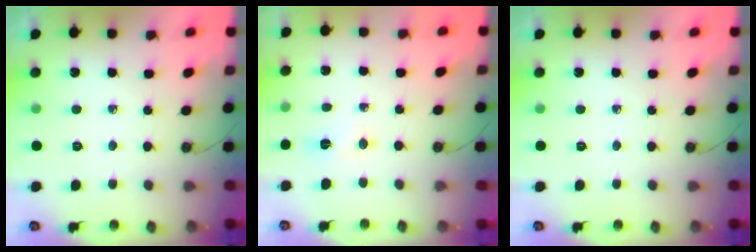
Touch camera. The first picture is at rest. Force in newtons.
{"total": 2.1, "press": 1.8, "slide": 1.0}
{"total": 0.0}